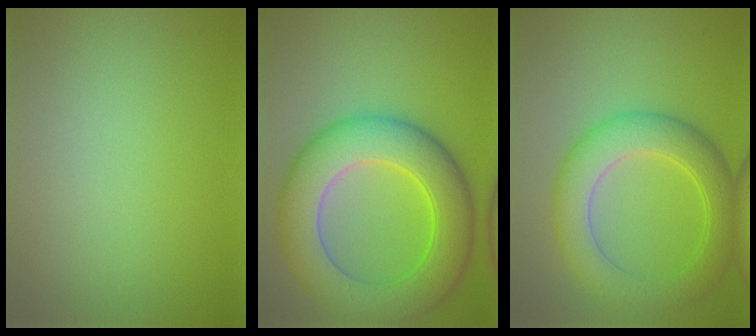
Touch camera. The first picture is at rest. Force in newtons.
{"total": 9.9, "press": 9.9, "slide": 0.2}
{"total": 6.0, "press": 6.0, "slide": 0.1}